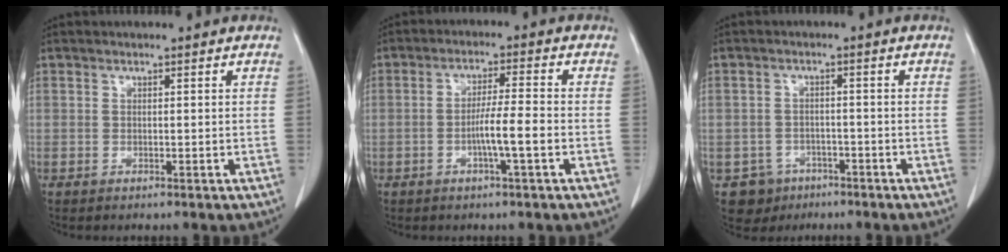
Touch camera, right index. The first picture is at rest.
{"total": 5.3, "force": [-1.6, -0.3, 5.0], "torque": [-0.090, 0.002, -0.028]}
{"total": 4.5, "force": [-2.6, 3.7, 0.1], "torque": [-0.002, 0.010, -0.036]}